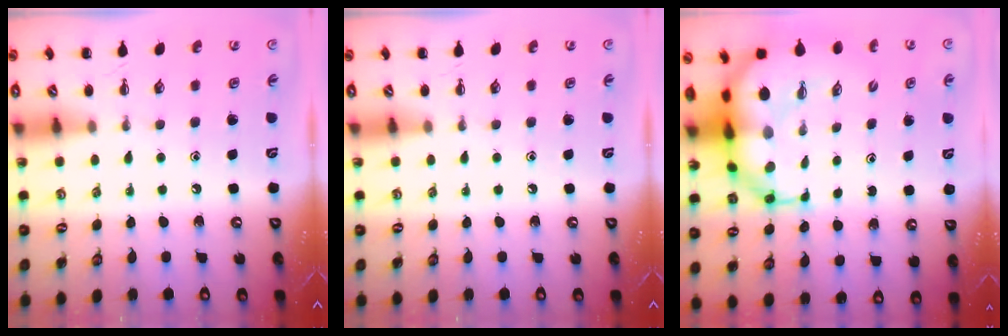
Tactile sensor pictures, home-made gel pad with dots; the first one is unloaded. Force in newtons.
{"total": 0.0}
{"total": 11.8, "press": 11.4, "slide": 3.0}